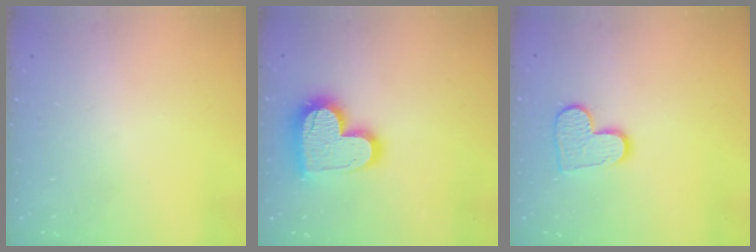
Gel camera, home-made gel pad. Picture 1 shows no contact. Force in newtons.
{"total": 16.9, "press": 16.9, "slide": 1.3}
{"total": 9.9, "press": 9.9, "slide": 0.3}